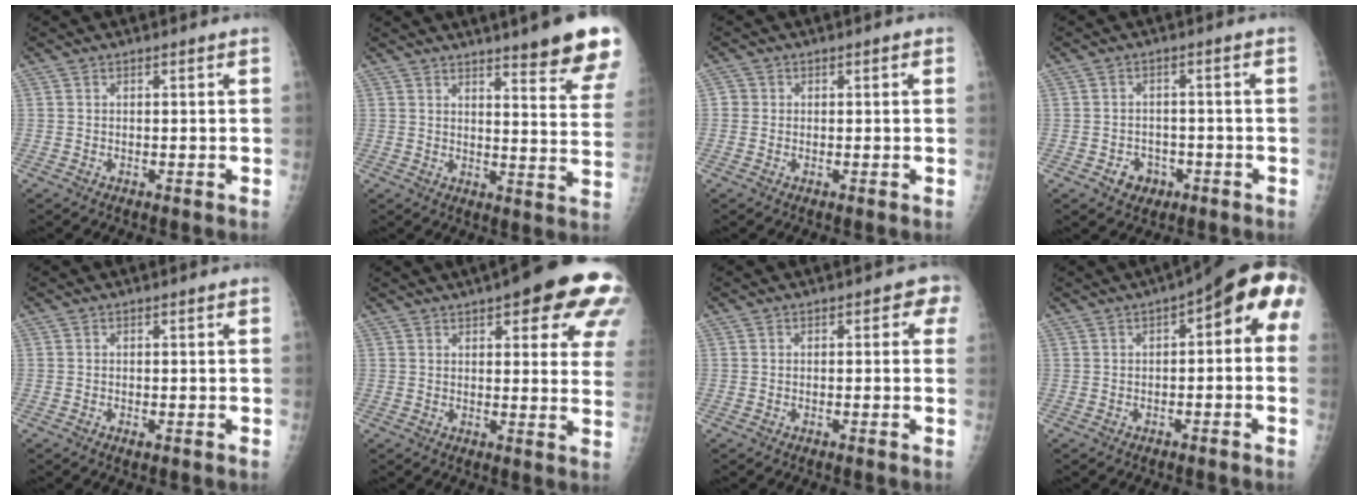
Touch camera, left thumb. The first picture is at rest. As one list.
[{"total": 16.0, "force": [12.2, 1.9, 10.2], "torque": [-0.104, -0.074, 0.146]}, {"total": 1.8, "force": [0.0, 1.8, 0.4], "torque": [0.008, 0.004, -0.004]}, {"total": 4.0, "force": [-2.0, 3.3, 1.3], "torque": [0.000, 0.015, -0.024]}, {"total": 0.8, "force": [-0.2, 0.3, 0.8], "torque": [-0.011, 0.001, -0.003]}, {"total": 19.8, "force": [10.3, 6.1, 15.7], "torque": [-0.170, -0.018, 0.115]}, {"total": 2.5, "force": [0.6, 1.8, 1.6], "torque": [0.013, 0.005, -0.007]}, {"total": 9.6, "force": [1.2, 4.2, 8.6], "torque": [-0.087, 0.041, 0.004]}]